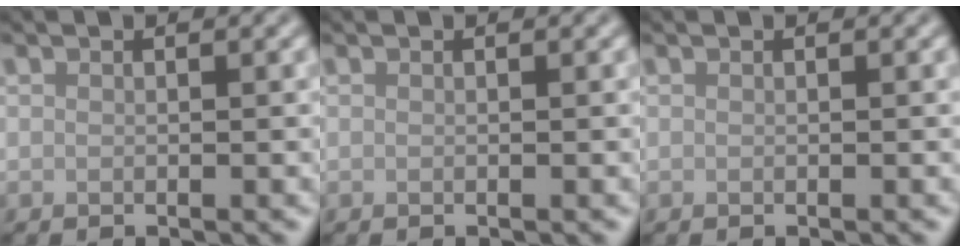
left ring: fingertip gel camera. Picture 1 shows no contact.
{"total": 0.0}
{"total": 0.0}